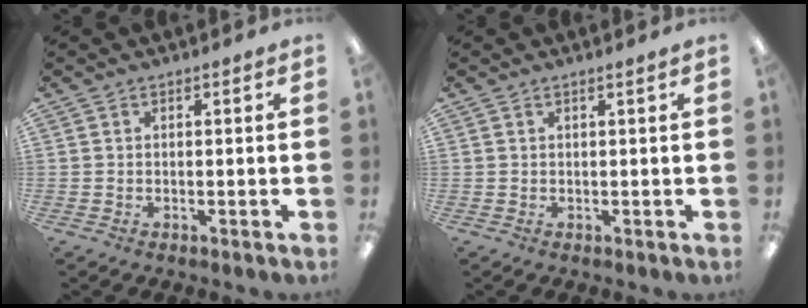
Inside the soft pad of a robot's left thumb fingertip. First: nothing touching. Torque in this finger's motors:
{"motor_torque": [-0.05, -0.16, 0.05, -0.05, 0.02]}